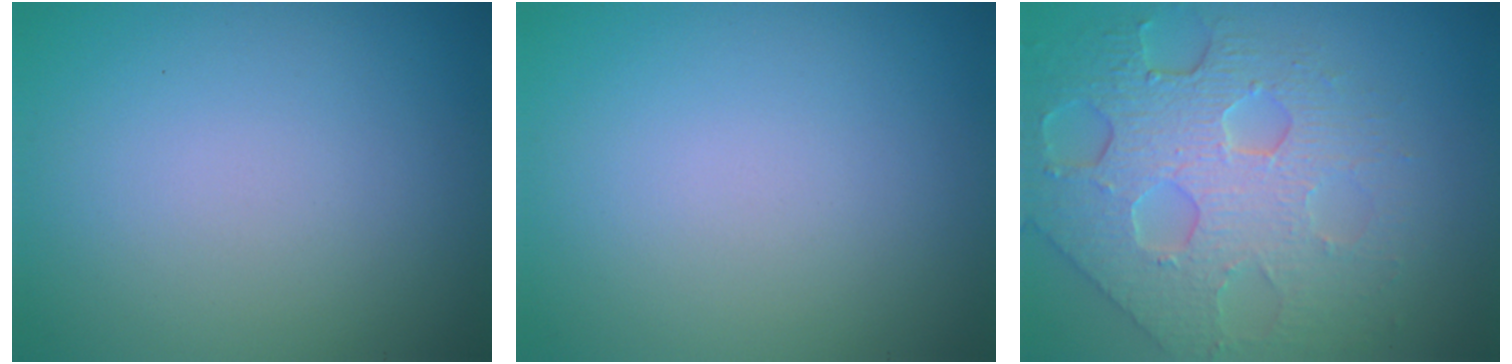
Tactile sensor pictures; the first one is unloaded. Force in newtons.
{"total": 0.0}
{"total": 8.1, "press": 5.6, "slide": 5.9}